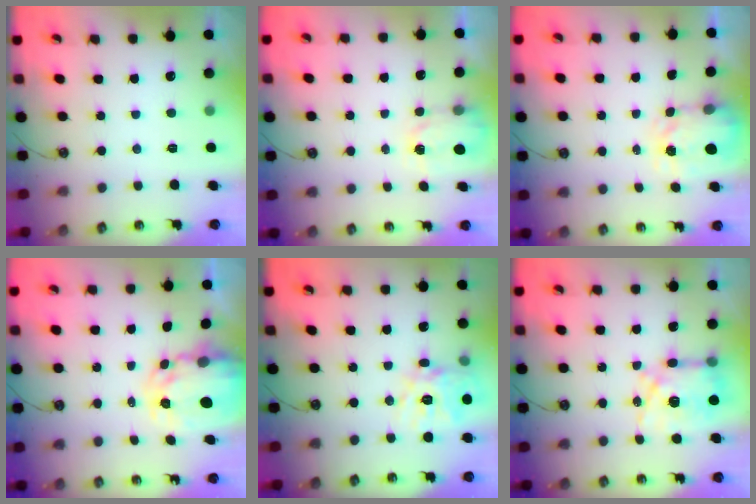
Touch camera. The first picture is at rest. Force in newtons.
{"total": 2.4, "press": 2.4, "slide": 0.5}
{"total": 3.6, "press": 3.5, "slide": 0.5}
{"total": 6.4, "press": 6.4, "slide": 0.6}
{"total": 15.2, "press": 15.1, "slide": 1.5}
{"total": 10.7, "press": 10.6, "slide": 1.1}